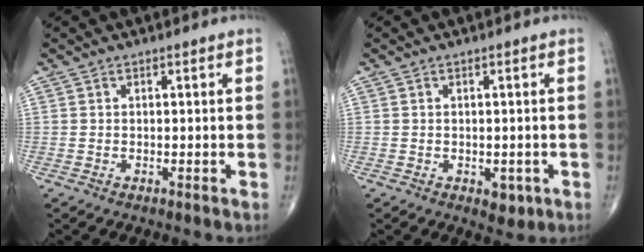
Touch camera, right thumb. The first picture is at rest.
{"total": 2.9, "force": [-0.9, 1.8, 2.0], "torque": [-0.011, -0.001, -0.006]}